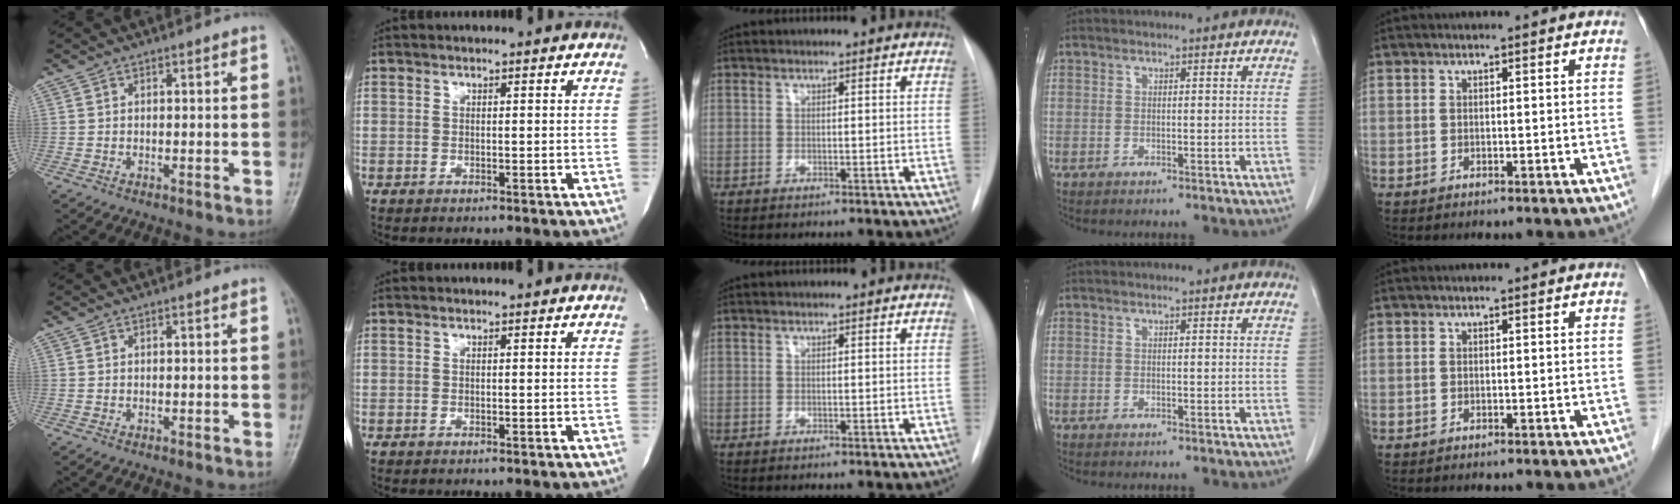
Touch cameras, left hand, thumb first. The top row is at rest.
{}